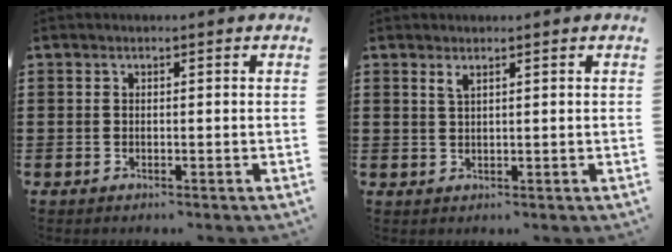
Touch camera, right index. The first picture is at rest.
{"total": 1.4, "force": [0.9, 0.3, 1.0], "torque": [-0.021, 0.003, 0.016]}